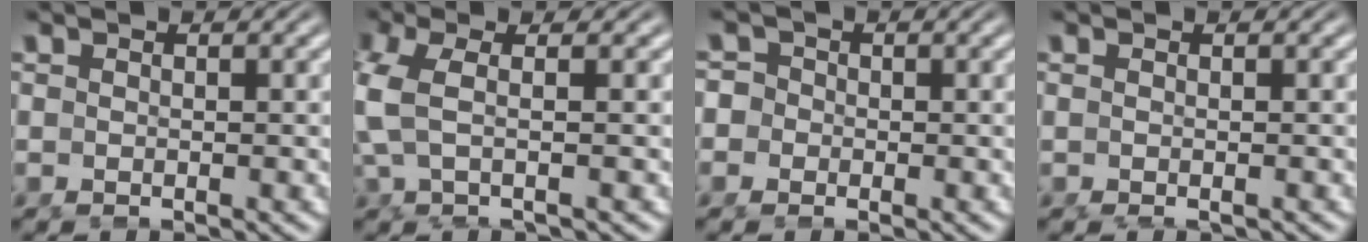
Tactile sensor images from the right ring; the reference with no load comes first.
{"total": 4.3, "force": [0.3, 2.0, 3.7], "torque": [-0.092, -0.001, 0.005]}
{"total": 3.5, "force": [-0.7, 3.3, 0.8], "torque": [-0.029, -0.007, -0.017]}
{"total": 0.9, "force": [-0.6, 0.0, 0.7], "torque": [-0.013, -0.003, -0.005]}